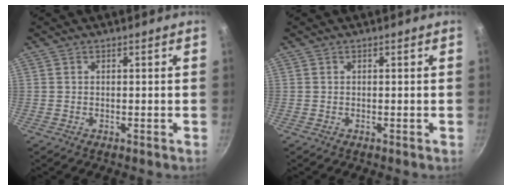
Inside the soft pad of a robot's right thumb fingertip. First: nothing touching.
{"total": 0.0}